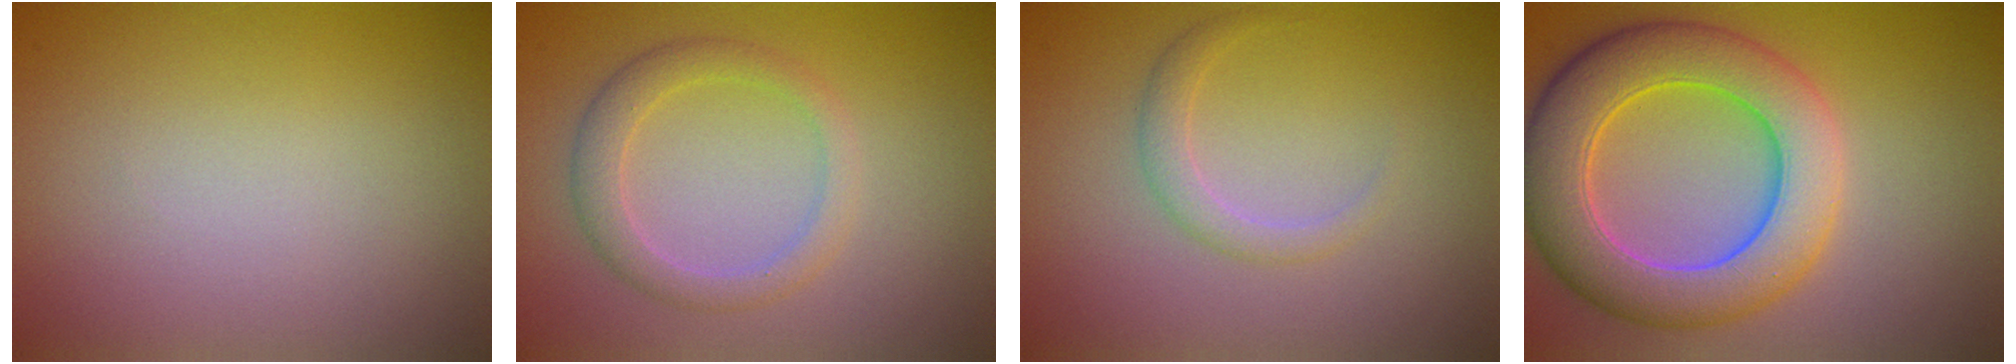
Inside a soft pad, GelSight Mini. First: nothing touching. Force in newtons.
{"total": 2.6, "press": 2.6, "slide": 0.1}
{"total": 1.6, "press": 1.6, "slide": 0.1}
{"total": 8.5, "press": 8.5, "slide": 0.2}